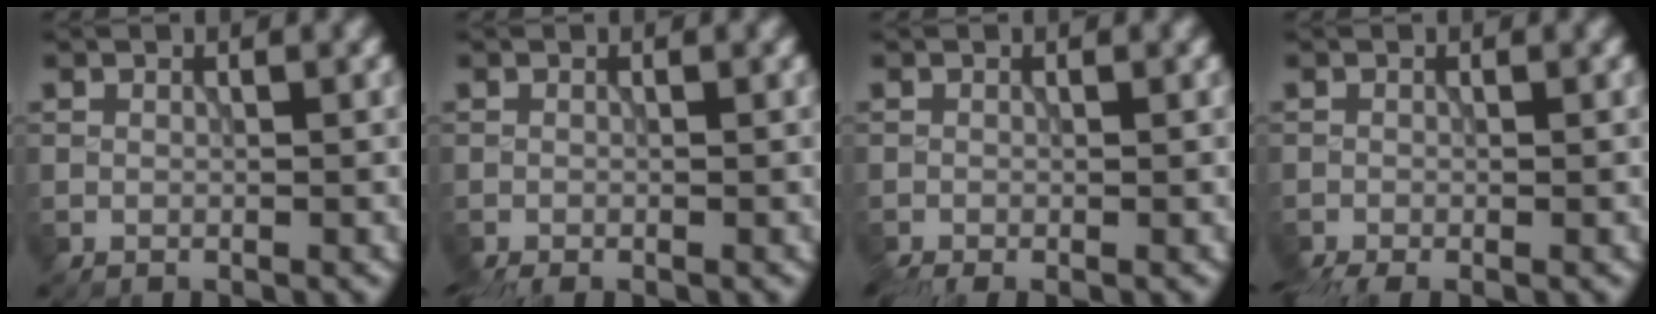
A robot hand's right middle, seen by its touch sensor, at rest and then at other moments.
{"total": 1.8, "force": [-1.6, 0.4, 0.8], "torque": [-0.015, -0.009, -0.029]}
{"total": 1.6, "force": [-1.3, 0.4, 0.9], "torque": [-0.017, -0.010, -0.025]}
{"total": 2.6, "force": [-2.1, 0.7, 1.4], "torque": [-0.027, -0.012, -0.042]}